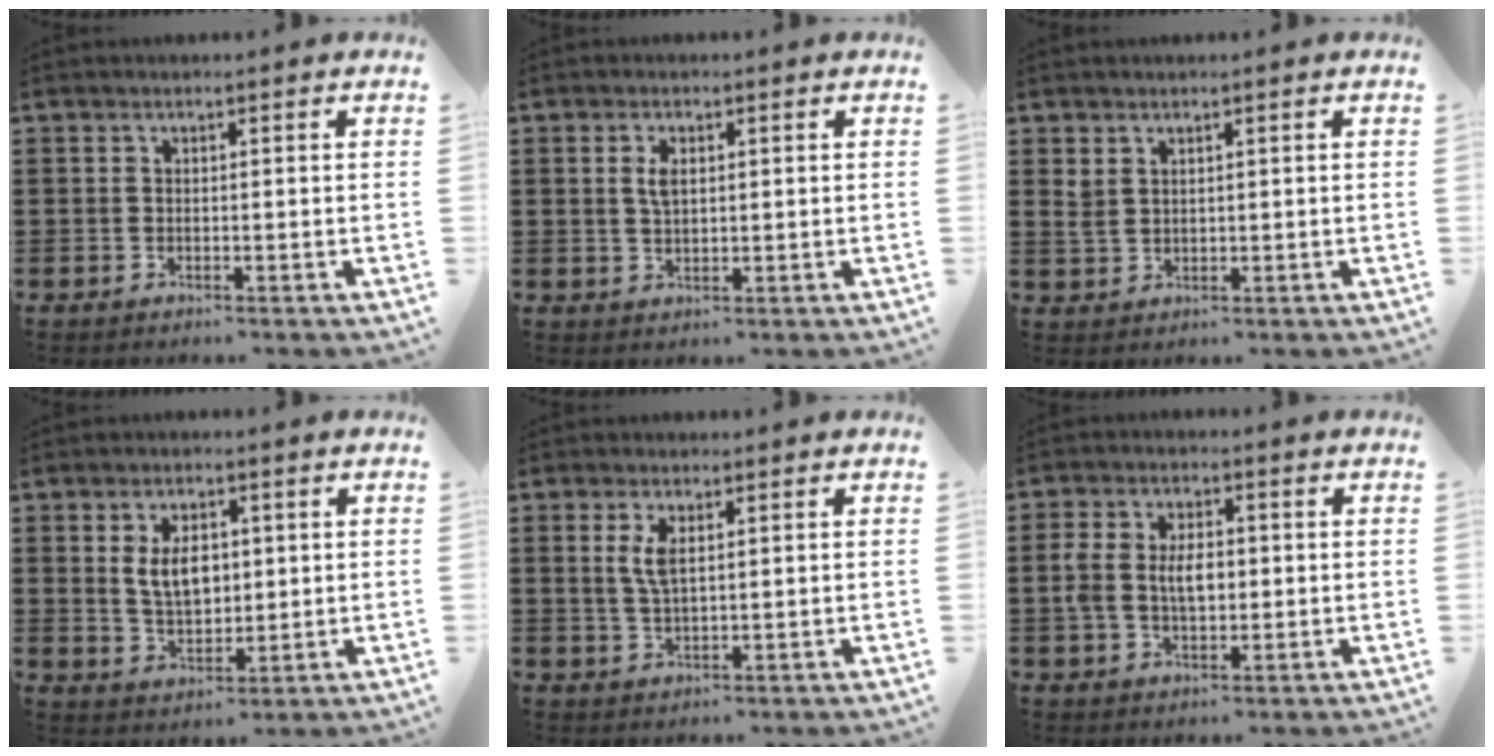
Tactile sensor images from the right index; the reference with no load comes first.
{"total": 2.8, "force": [0.7, 1.3, 2.3], "torque": [-0.050, 0.007, 0.011]}
{"total": 2.0, "force": [1.4, 1.1, 0.8], "torque": [-0.018, 0.004, 0.027]}
{"total": 6.0, "force": [1.0, 3.5, 4.7], "torque": [-0.084, 0.007, 0.012]}
{"total": 3.6, "force": [1.0, 1.4, 3.1], "torque": [-0.067, 0.007, 0.016]}
{"total": 5.5, "force": [0.1, 3.2, 4.5], "torque": [-0.090, 0.005, -0.003]}